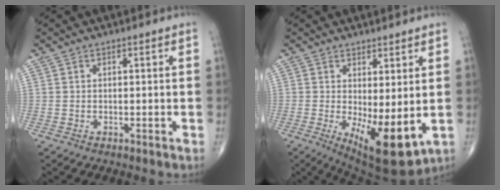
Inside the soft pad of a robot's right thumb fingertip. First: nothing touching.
{"total": 11.1, "force": [-1.4, 4.0, 10.2], "torque": [-0.153, -0.024, -0.005]}